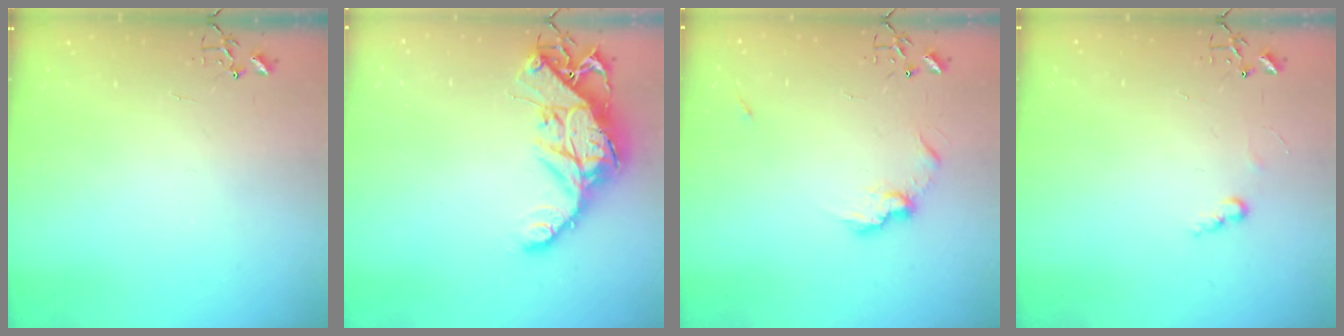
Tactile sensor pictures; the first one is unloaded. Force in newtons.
{"total": 16.1, "press": 16.1, "slide": 1.6}
{"total": 8.8, "press": 8.8, "slide": 0.4}
{"total": 6.1, "press": 6.1, "slide": 0.3}